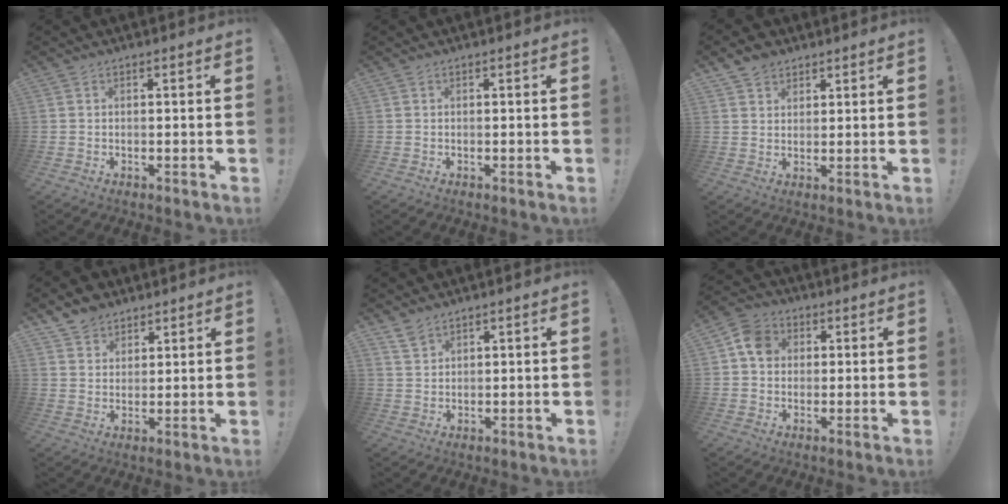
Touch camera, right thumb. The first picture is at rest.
{"total": 0.0}
{"total": 4.6, "force": [3.4, 3.0, 0.9], "torque": [-0.012, -0.018, 0.062]}
{"total": 6.2, "force": [4.9, 3.8, 0.6], "torque": [-0.018, -0.032, 0.097]}
{"total": 3.8, "force": [3.1, 2.0, 0.9], "torque": [-0.006, -0.021, 0.057]}
{"total": 8.1, "force": [1.7, 6.9, 3.8], "torque": [-0.055, 0.009, 0.037]}